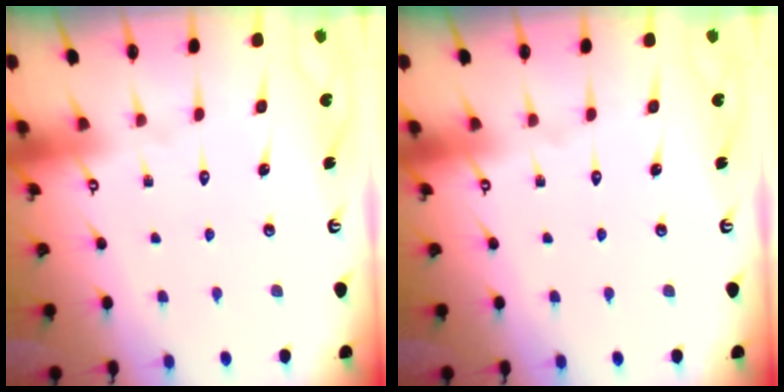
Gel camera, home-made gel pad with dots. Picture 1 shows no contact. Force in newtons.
{"total": 0.0}